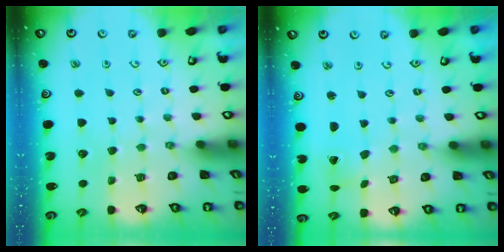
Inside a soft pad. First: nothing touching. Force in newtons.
{"total": 1.1, "press": 1.1, "slide": 0.1}